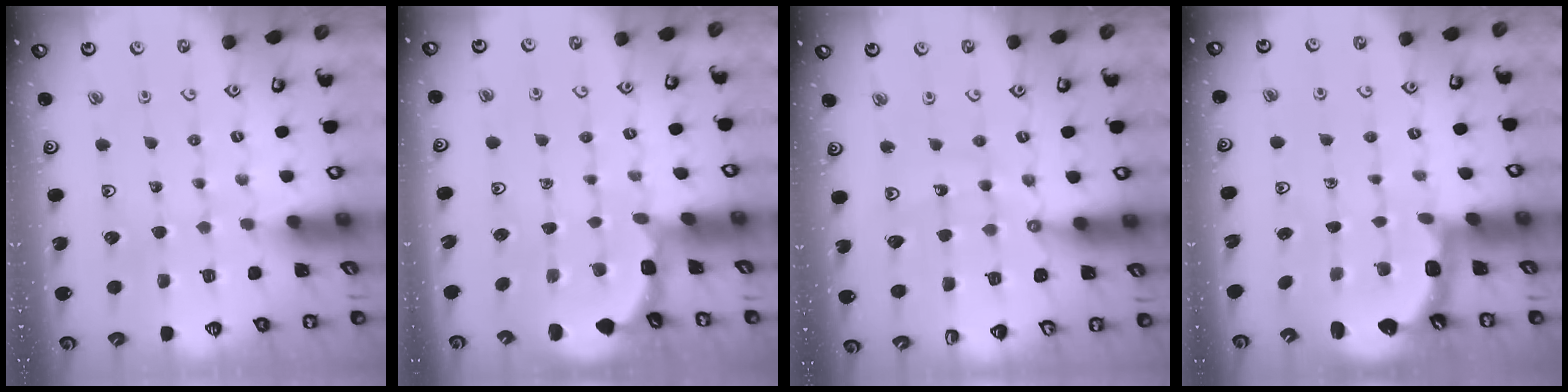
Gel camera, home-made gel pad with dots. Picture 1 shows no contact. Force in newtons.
{"total": 1.9, "press": 1.9, "slide": 0.1}
{"total": 10.2, "press": 10.1, "slide": 1.3}
{"total": 2.7, "press": 2.1, "slide": 1.7}